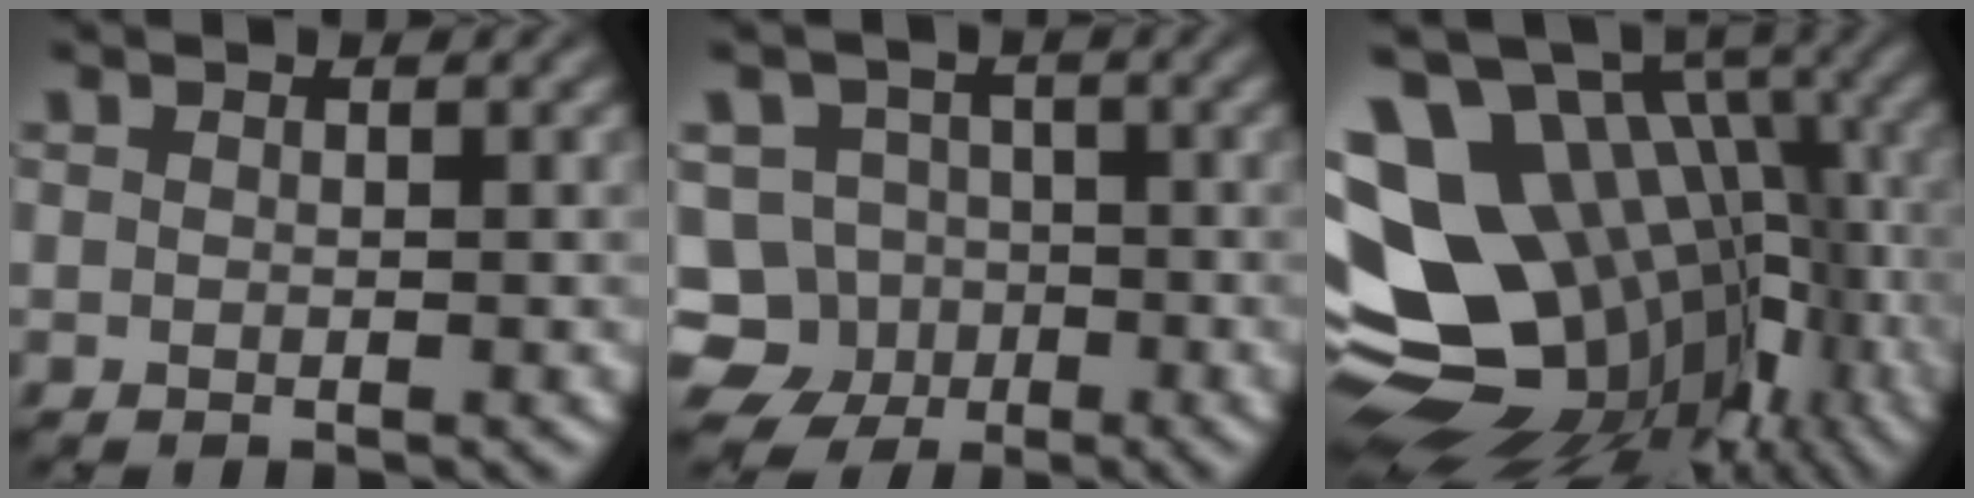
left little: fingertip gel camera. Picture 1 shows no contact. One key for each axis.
{"total": 7.3, "fx": -3.6, "fy": 6.1, "fz": 1.8, "tx": -0.008, "ty": 0.004, "tz": -0.082}
{"total": 16.9, "fx": -1.5, "fy": 12.0, "fz": 11.8, "tx": -0.193, "ty": -0.001, "tz": 0.019}